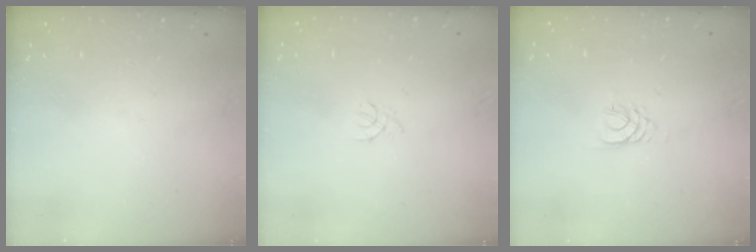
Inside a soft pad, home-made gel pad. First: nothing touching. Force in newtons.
{"total": 0.8, "press": 0.7, "slide": 0.3}
{"total": 3.0, "press": 2.9, "slide": 0.4}